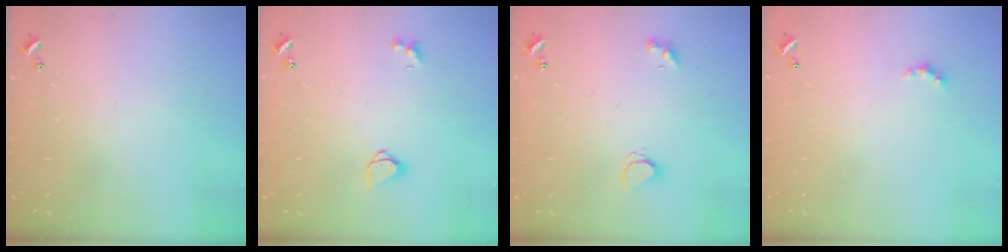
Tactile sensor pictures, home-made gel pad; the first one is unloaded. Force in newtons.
{"total": 1.6, "press": 1.5, "slide": 0.3}
{"total": 2.1, "press": 2.0, "slide": 0.6}
{"total": 1.6, "press": 1.6, "slide": 0.4}